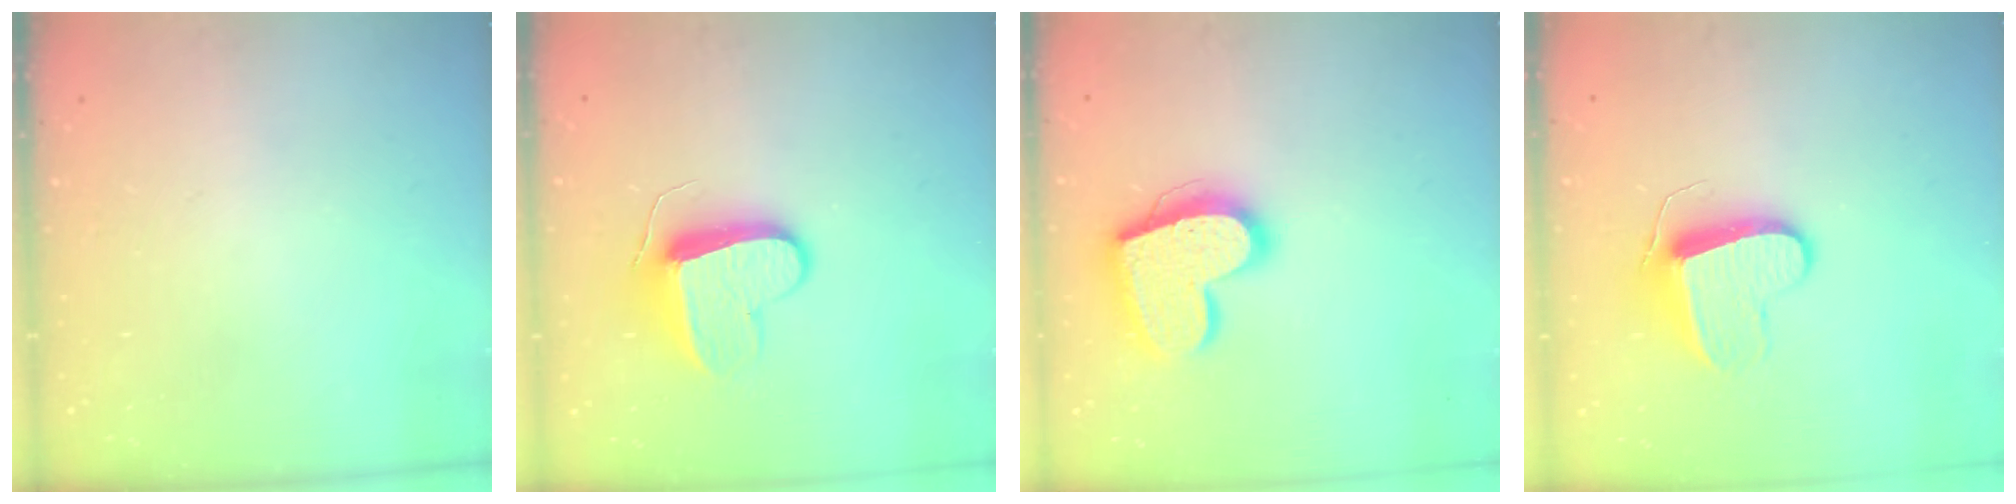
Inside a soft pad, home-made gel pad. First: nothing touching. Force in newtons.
{"total": 10.3, "press": 10.2, "slide": 1.2}
{"total": 17.7, "press": 17.6, "slide": 1.5}
{"total": 9.9, "press": 9.9, "slide": 0.8}